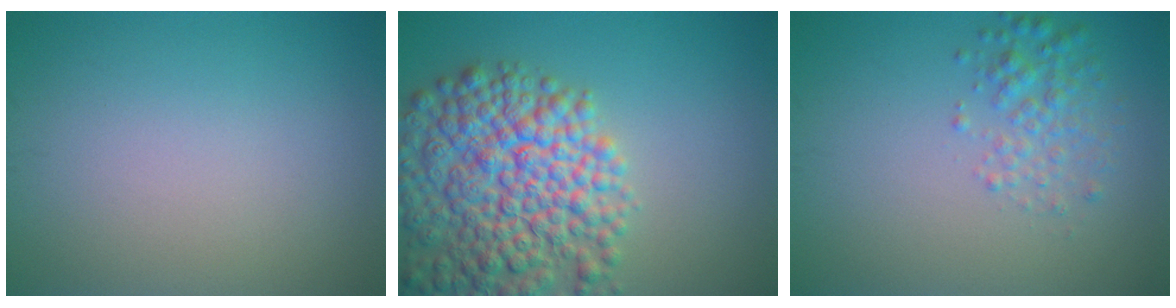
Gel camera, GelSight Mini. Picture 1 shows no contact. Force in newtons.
{"total": 10.3, "press": 10.3, "slide": 0.5}
{"total": 2.4, "press": 2.4, "slide": 0.1}